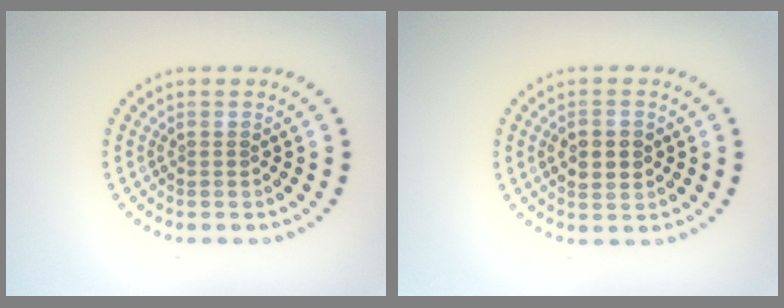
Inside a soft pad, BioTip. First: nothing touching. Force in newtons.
{"total": 2.8, "press": 2.8, "slide": 0.2}